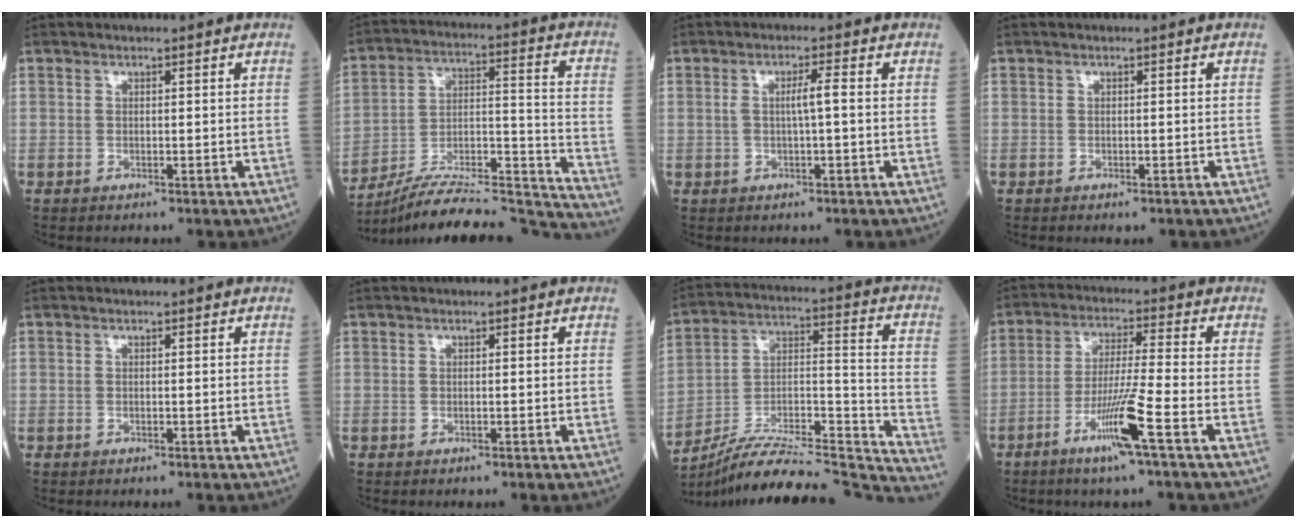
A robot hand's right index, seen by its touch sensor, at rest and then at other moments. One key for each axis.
{"total": 24.6, "fx": -23.5, "fy": 1.2, "fz": 7.2, "tx": -0.086, "ty": 0.023, "tz": -0.357}
{"total": 2.8, "fx": 0.1, "fy": 0.0, "fz": 2.8, "tx": -0.052, "ty": 0.002, "tz": 0.001}
{"total": 1.0, "fx": -0.8, "fy": 0.3, "fz": 0.5, "tx": -0.007, "ty": -0.002, "tz": -0.008}
{"total": 0.0}
{"total": 0.0}
{"total": 27.5, "fx": -26.1, "fy": 0.7, "fz": 8.5, "tx": -0.111, "ty": 0.008, "tz": -0.399}
{"total": 8.9, "fx": -4.4, "fy": -1.2, "fz": 7.6, "tx": -0.146, "ty": -0.014, "tz": -0.088}